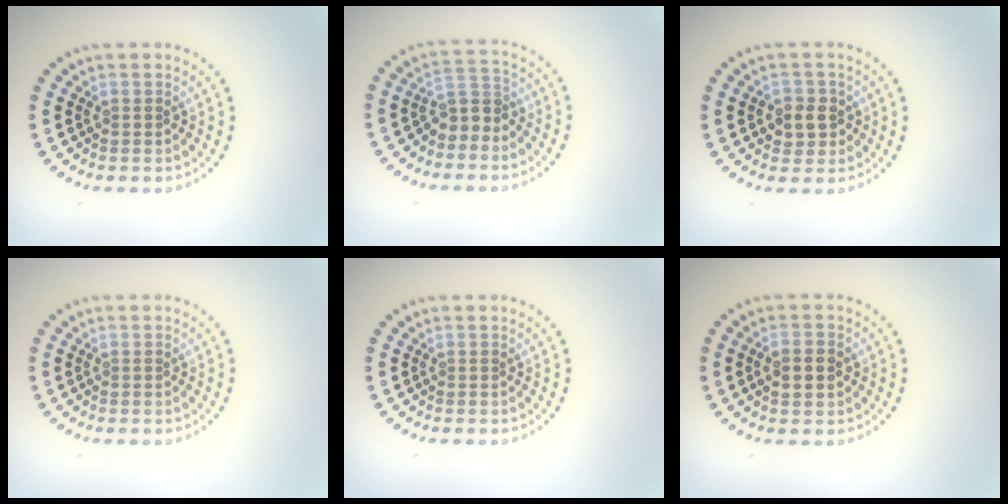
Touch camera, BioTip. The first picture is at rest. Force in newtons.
{"total": 2.6, "press": 2.3, "slide": 1.2}
{"total": 2.5, "press": 2.4, "slide": 0.8}
{"total": 0.0}
{"total": 0.0}
{"total": 2.5, "press": 2.4, "slide": 0.2}